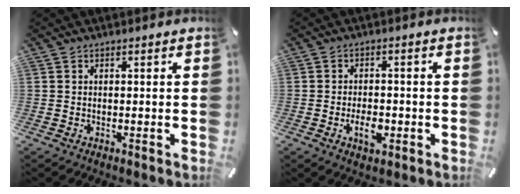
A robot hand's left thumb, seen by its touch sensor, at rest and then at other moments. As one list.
[{"total": 5.4, "force": [-1.9, 3.1, 4.0], "torque": [-0.076, 0.007, -0.031]}]